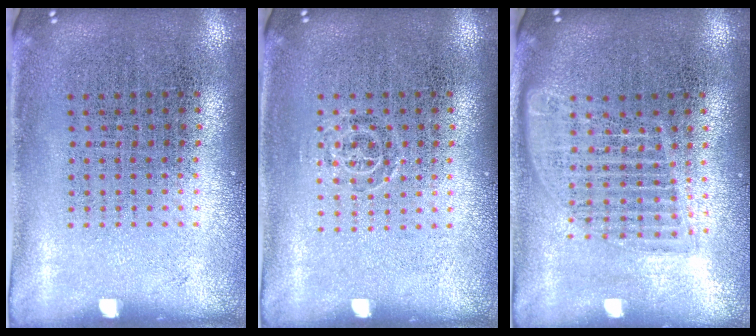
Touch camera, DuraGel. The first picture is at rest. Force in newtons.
{"total": 0.7, "press": 0.5, "slide": 0.5}
{"total": 1.7, "press": 1.4, "slide": 0.9}